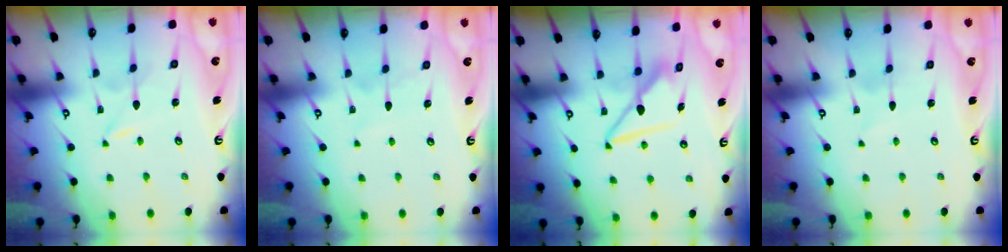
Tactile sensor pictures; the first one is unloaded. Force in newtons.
{"total": 3.5, "press": 3.4, "slide": 0.3}
{"total": 8.6, "press": 8.6, "slide": 0.6}
{"total": 1.8, "press": 1.8, "slide": 0.2}